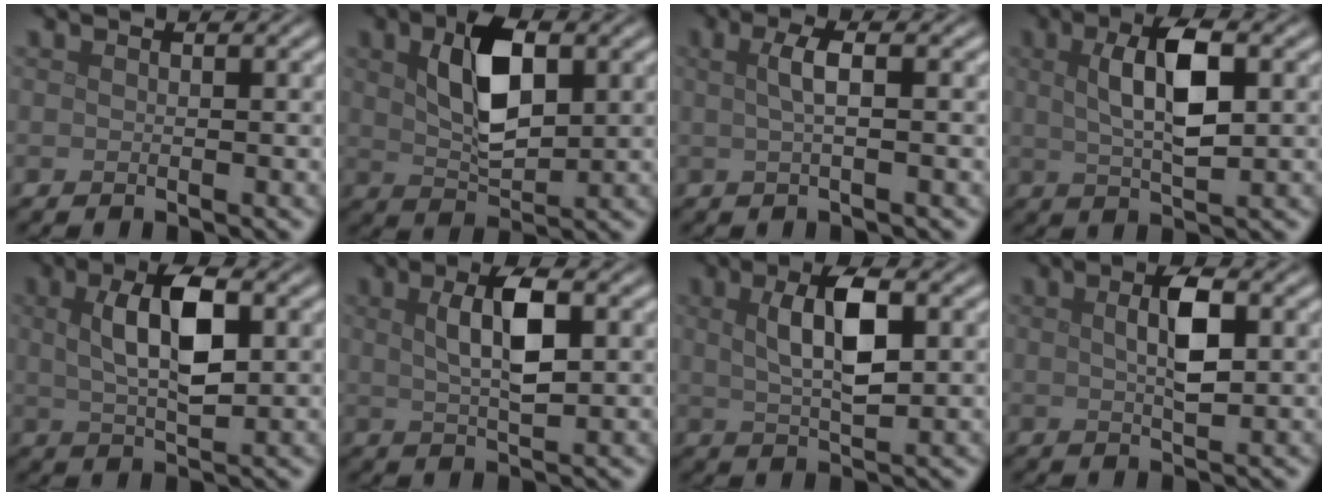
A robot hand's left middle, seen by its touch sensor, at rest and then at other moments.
{"total": 6.5, "force": [1.8, 3.3, 5.3], "torque": [-0.107, 0.005, 0.034]}
{"total": 2.5, "force": [0.4, 0.7, 2.3], "torque": [-0.040, 0.008, 0.004]}
{"total": 5.8, "force": [1.4, 2.0, 5.3], "torque": [-0.098, 0.007, 0.023]}
{"total": 6.2, "force": [1.4, 2.5, 5.6], "torque": [-0.104, 0.007, 0.024]}
{"total": 4.7, "force": [1.2, 1.5, 4.3], "torque": [-0.082, 0.006, 0.022]}
{"total": 5.3, "force": [1.3, 1.8, 4.8], "torque": [-0.092, 0.006, 0.023]}
{"total": 3.7, "force": [0.8, 1.2, 3.4], "torque": [-0.066, 0.004, 0.013]}